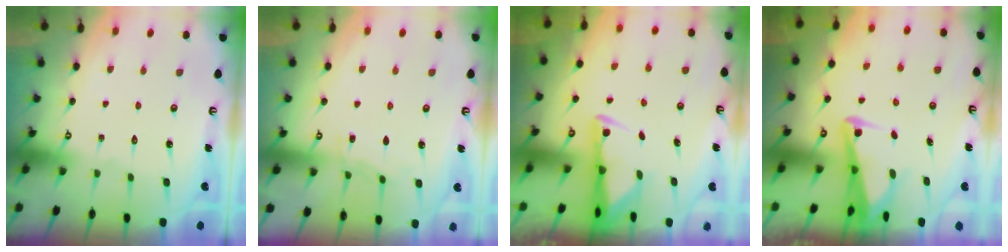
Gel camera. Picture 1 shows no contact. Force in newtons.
{"total": 5.5, "press": 5.5, "slide": 0.7}
{"total": 3.0, "press": 3.0, "slide": 0.6}
{"total": 3.8, "press": 3.6, "slide": 1.0}